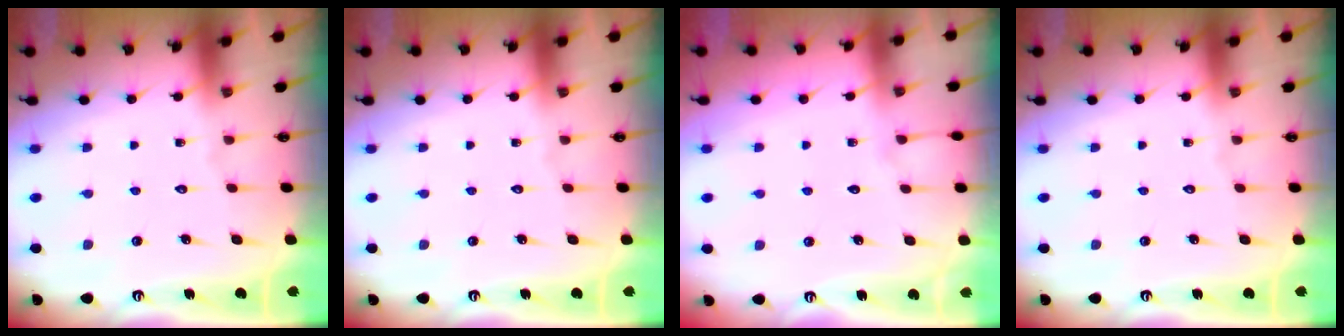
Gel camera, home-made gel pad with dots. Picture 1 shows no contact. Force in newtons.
{"total": 0.0}
{"total": 2.5, "press": 2.5, "slide": 0.4}
{"total": 0.0}